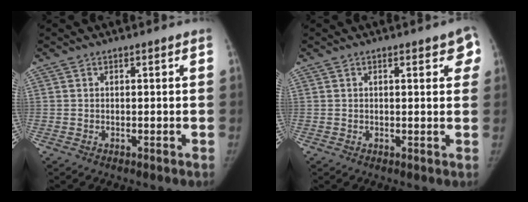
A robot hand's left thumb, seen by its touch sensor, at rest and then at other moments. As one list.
[{"total": 4.9, "force": [2.2, 1.9, 4.0], "torque": [-0.025, -0.004, 0.019]}]